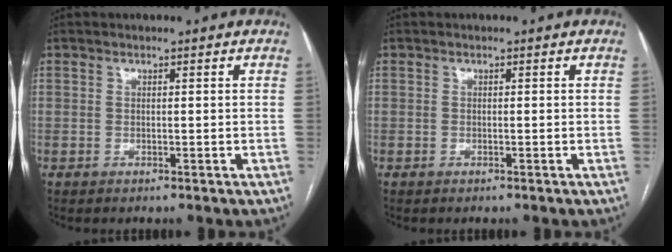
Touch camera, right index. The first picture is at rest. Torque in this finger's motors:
{"motor_torque": [-0.15, 0.03, 0.01, 0.01]}